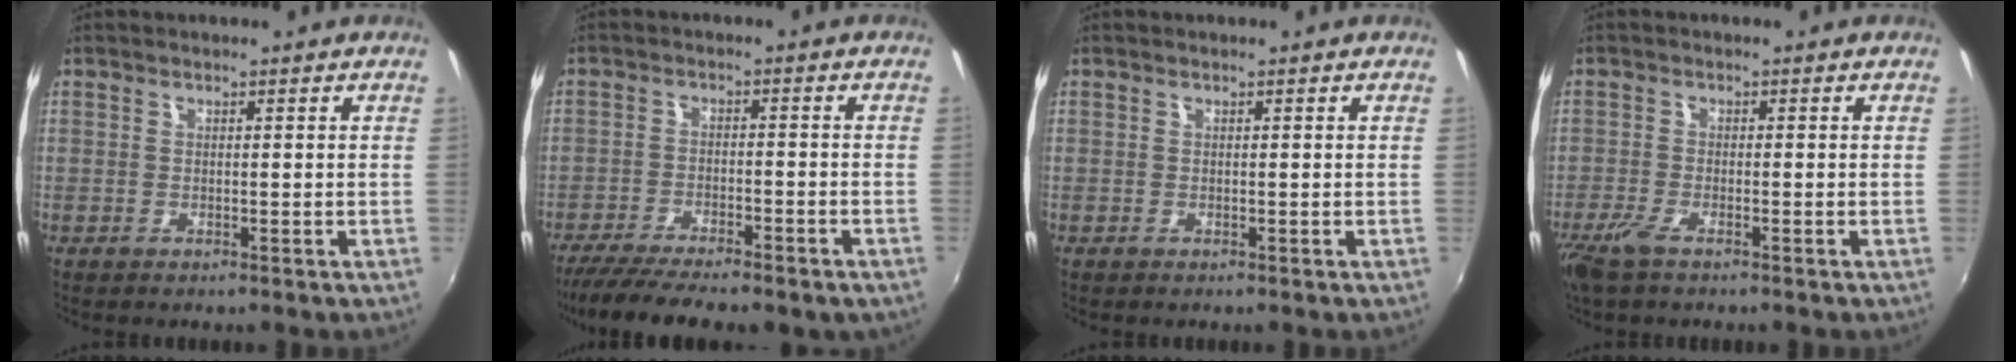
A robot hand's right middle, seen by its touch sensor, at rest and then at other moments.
{"total": 14.5, "force": [-11.6, 3.6, 8.0], "torque": [-0.160, -0.041, -0.175]}
{"total": 0.0}
{"total": 3.8, "force": [-2.7, 0.9, 2.6], "torque": [-0.066, -0.012, -0.055]}